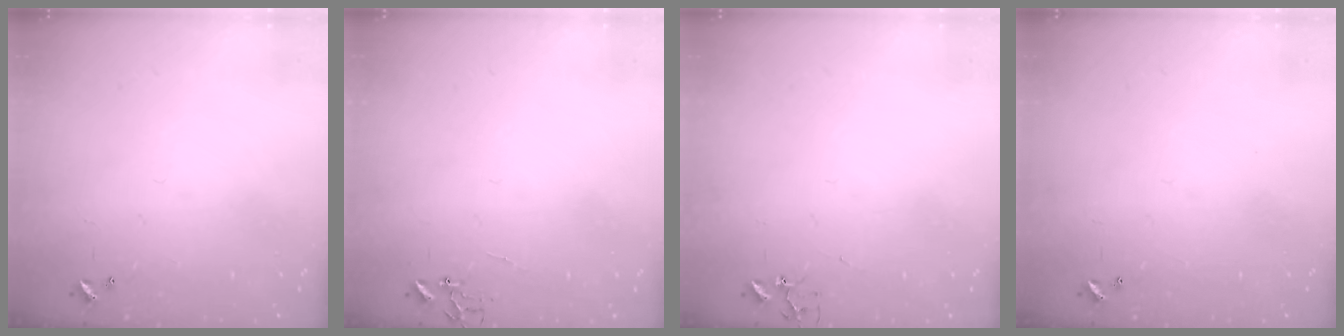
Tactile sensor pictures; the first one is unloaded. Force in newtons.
{"total": 4.3, "press": 4.3, "slide": 0.4}
{"total": 4.2, "press": 4.2, "slide": 0.6}
{"total": 0.0}